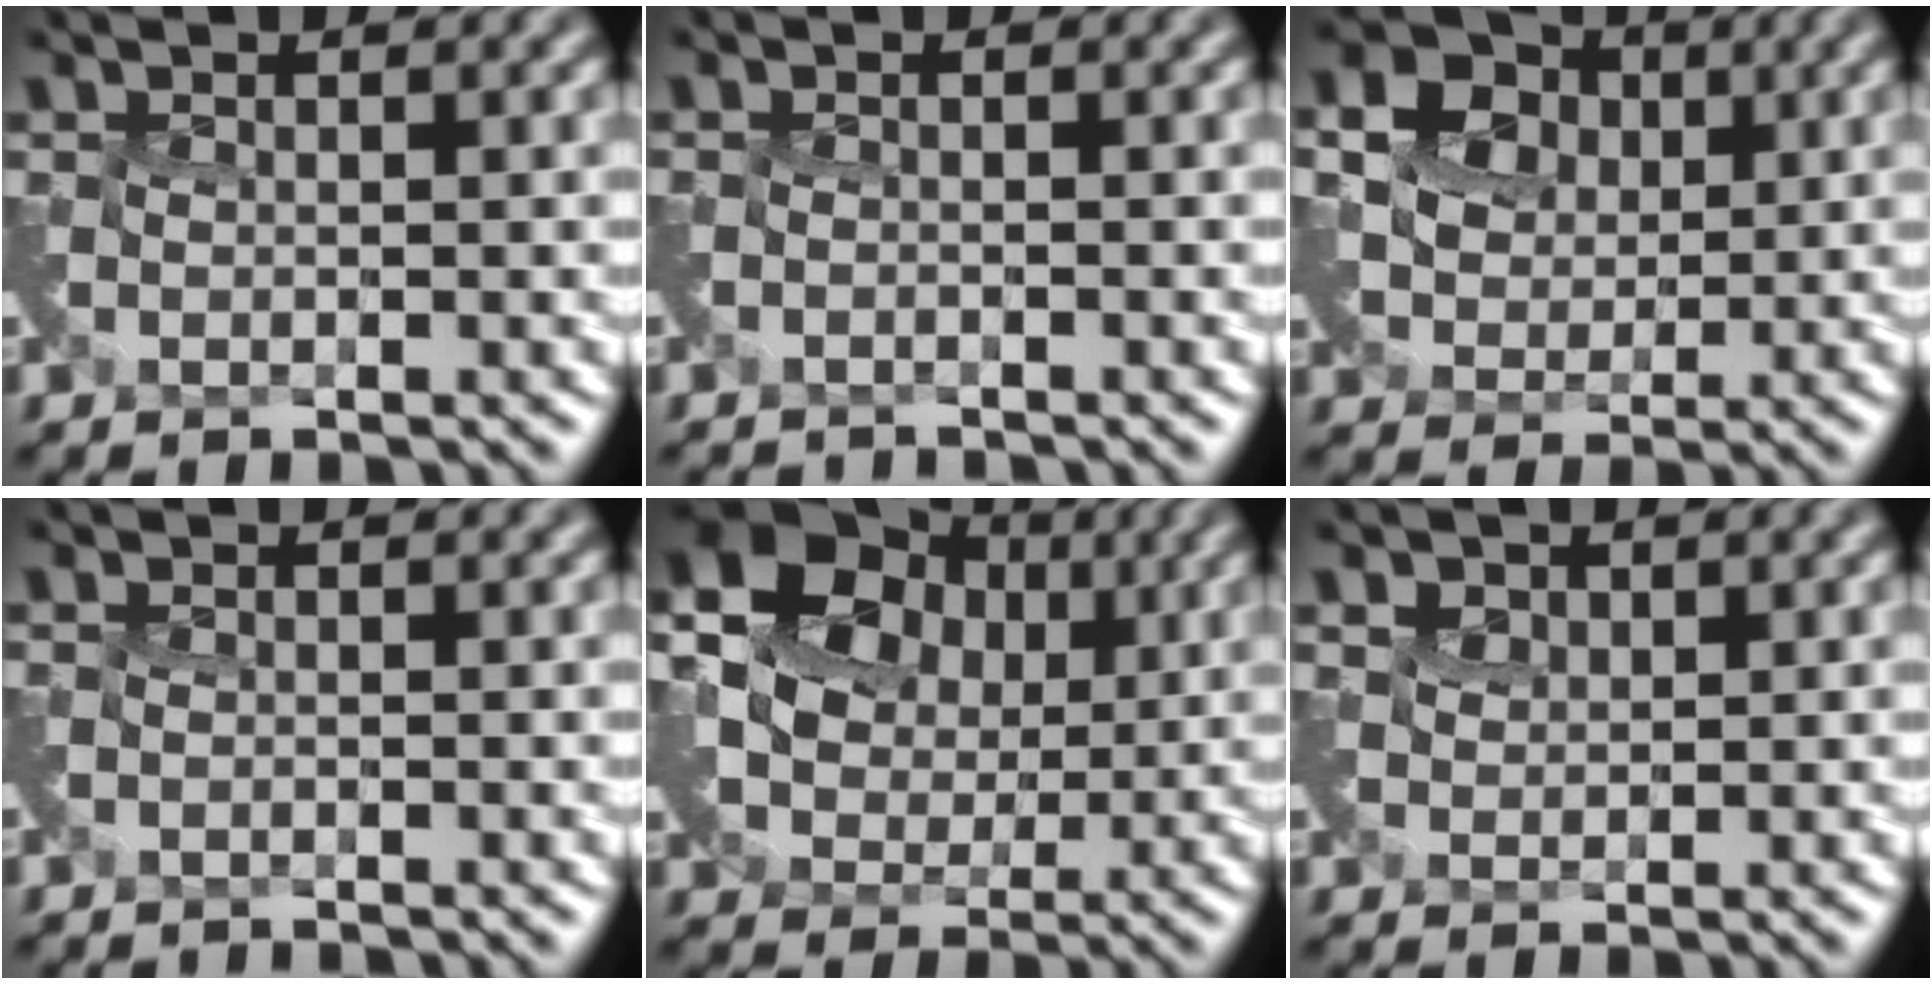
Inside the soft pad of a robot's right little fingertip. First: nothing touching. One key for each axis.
{"total": 1.8, "fx": -1.7, "fy": -0.4, "fz": -0.5, "tx": 0.008, "ty": -0.018, "tz": -0.039}
{"total": 7.9, "fx": 3.1, "fy": 6.2, "fz": 3.8, "tx": -0.074, "ty": 0.037, "tz": 0.038}
{"total": 1.1, "fx": -1.0, "fy": -0.3, "fz": -0.5, "tx": 0.008, "ty": -0.010, "tz": -0.025}
{"total": 14.1, "fx": 4.5, "fy": 11.3, "fz": 7.1, "tx": -0.148, "ty": 0.043, "tz": 0.073}
{"total": 1.4, "fx": 1.0, "fy": 0.9, "fz": 0.2, "tx": -0.001, "ty": 0.007, "tz": 0.020}